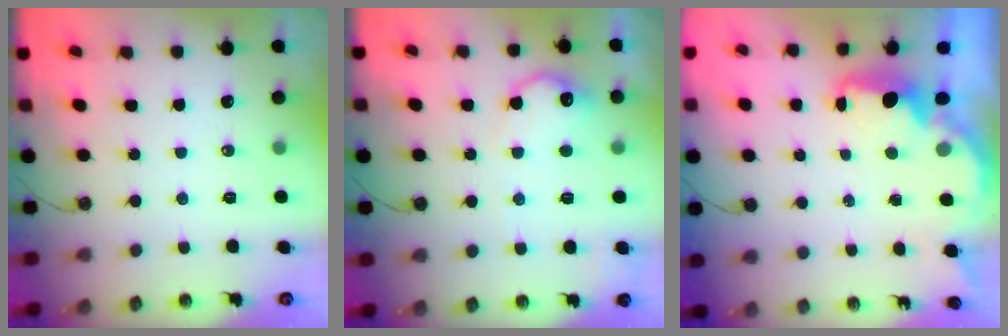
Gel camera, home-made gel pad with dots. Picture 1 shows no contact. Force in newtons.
{"total": 12.9, "press": 12.9, "slide": 0.5}
{"total": 3.9, "press": 3.9, "slide": 0.6}